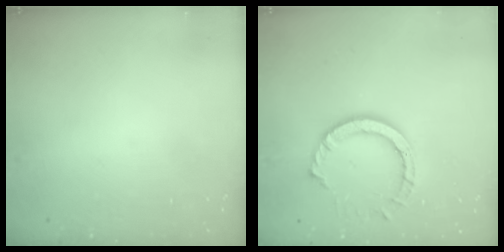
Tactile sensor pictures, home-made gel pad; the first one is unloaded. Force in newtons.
{"total": 9.4, "press": 9.3, "slide": 0.7}